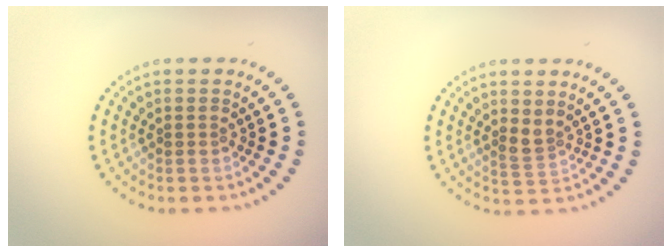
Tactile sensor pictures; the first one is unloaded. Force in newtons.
{"total": 1.5, "press": 1.3, "slide": 0.9}